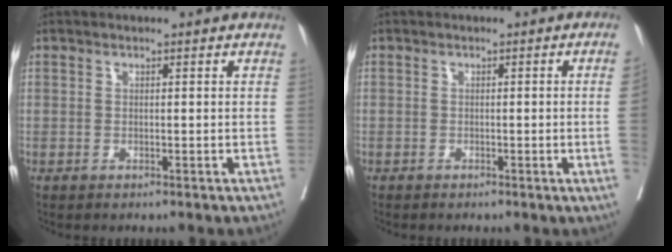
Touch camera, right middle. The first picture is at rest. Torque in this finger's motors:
{"motor_torque": [0.32, -0.29, -0.91, -0.21]}